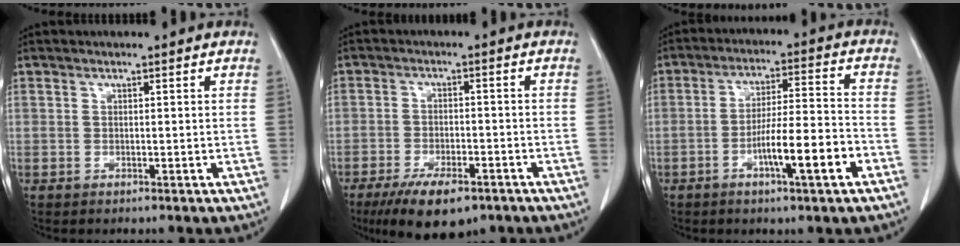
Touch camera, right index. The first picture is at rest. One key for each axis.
{"total": 9.6, "fx": -6.5, "fy": 3.6, "fz": 6.1, "tx": -0.102, "ty": -0.010, "tz": -0.104}
{"total": 10.1, "fx": -4.3, "fy": 0.6, "fz": 9.1, "tx": -0.148, "ty": 0.007, "tz": -0.068}